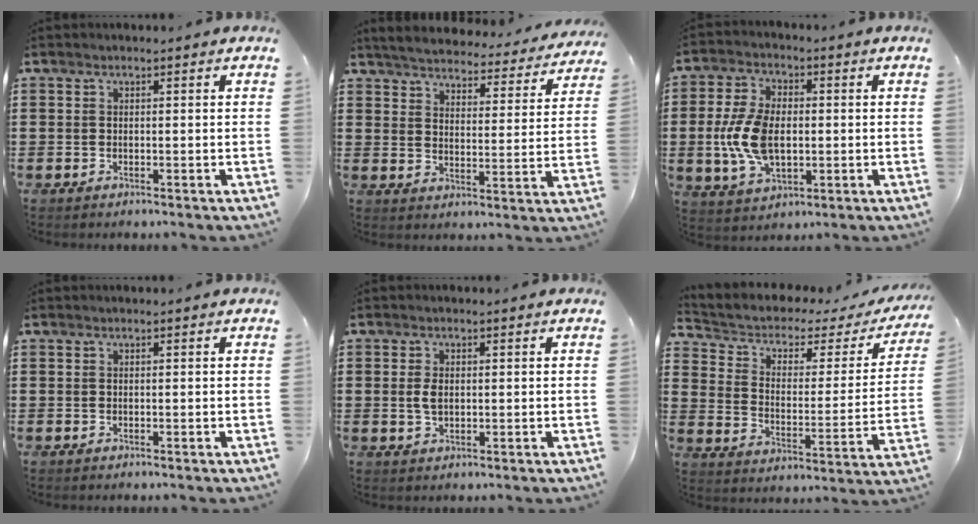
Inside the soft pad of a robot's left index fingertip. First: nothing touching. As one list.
[{"total": 4.4, "force": [4.4, 0.0, 0.5], "torque": [-0.037, -0.037, 0.072]}, {"total": 9.8, "force": [-0.6, 5.8, 7.9], "torque": [-0.190, 0.004, -0.018]}, {"total": 0.0}, {"total": 2.7, "force": [0.2, 1.4, 2.3], "torque": [-0.056, 0.001, 0.001]}, {"total": 3.0, "force": [1.6, 1.9, 1.7], "torque": [-0.050, -0.017, 0.016]}]